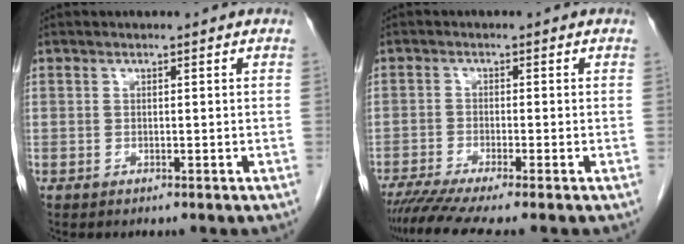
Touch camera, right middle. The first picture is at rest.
{"total": 7.1, "force": [-5.8, -0.7, 4.0], "torque": [-0.062, -0.017, -0.097]}